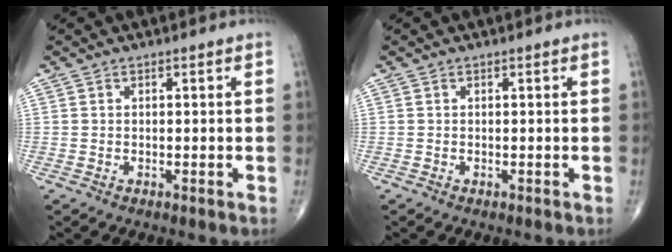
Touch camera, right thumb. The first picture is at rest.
{"total": 0.0}